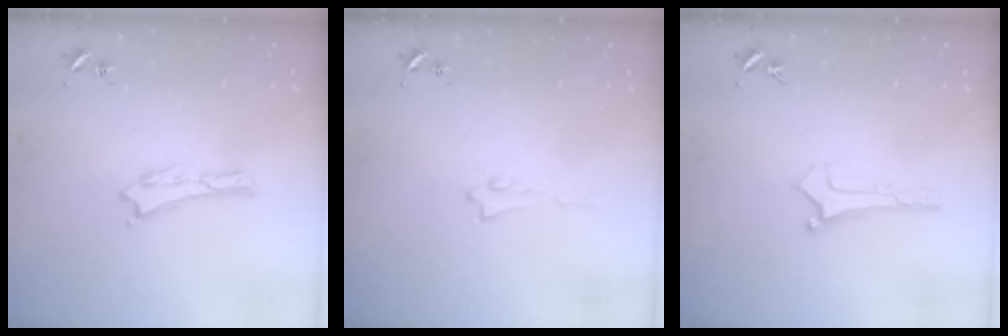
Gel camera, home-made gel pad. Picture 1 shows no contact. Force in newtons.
{"total": 0.6, "press": 0.6, "slide": 0.1}
{"total": 0.0}